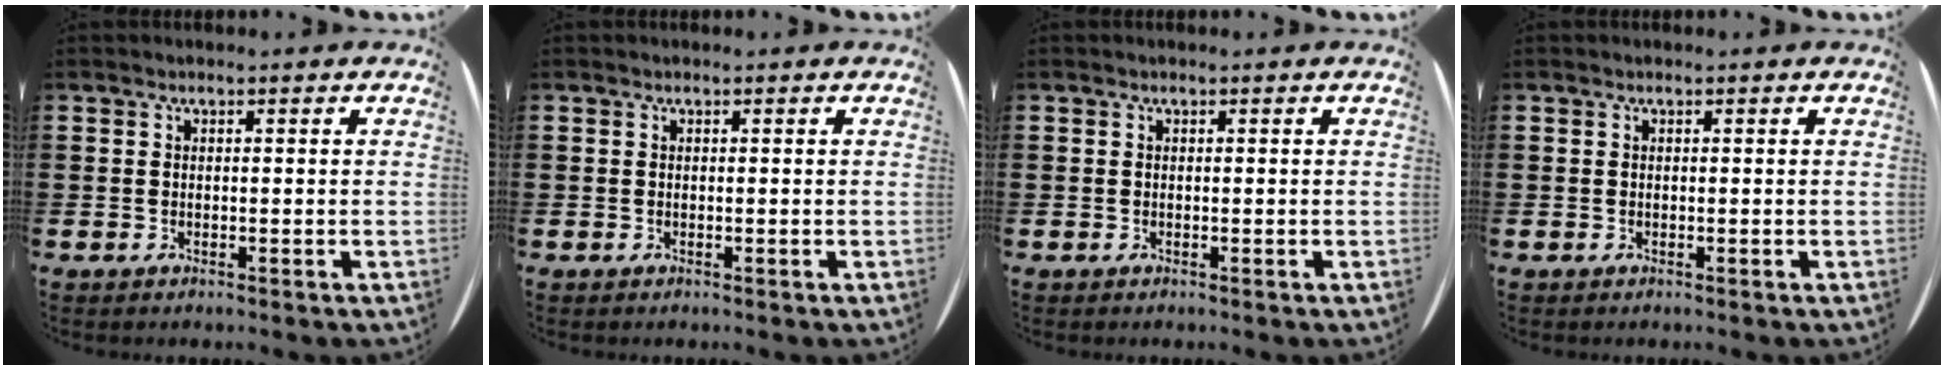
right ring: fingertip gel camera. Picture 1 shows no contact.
{"total": 0.0}
{"total": 0.0}
{"total": 0.0}